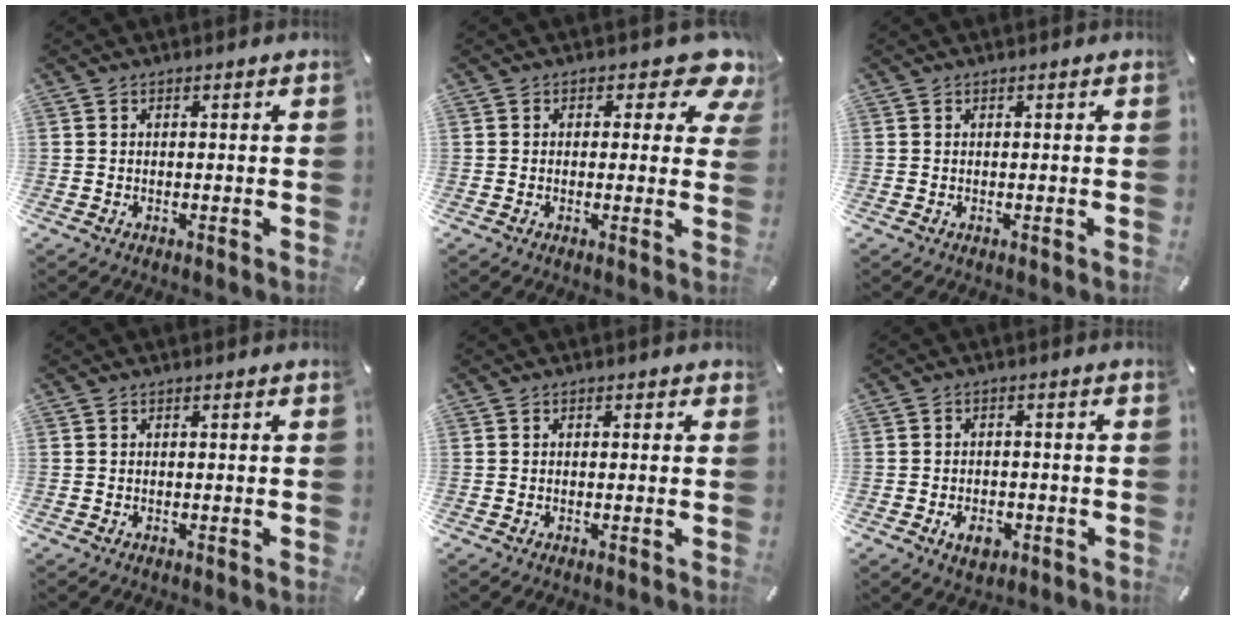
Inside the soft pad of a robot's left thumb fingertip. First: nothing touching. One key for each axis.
{"total": 8.5, "fx": 4.2, "fy": 4.2, "fz": 6.1, "tx": -0.060, "ty": -0.027, "tz": 0.064}
{"total": 0.0}
{"total": 0.0}
{"total": 0.7, "fx": -0.1, "fy": 0.6, "fz": 0.4, "tx": -0.007, "ty": 0.004, "tz": -0.003}
{"total": 4.9, "fx": -2.0, "fy": 3.3, "fz": 2.9, "tx": -0.052, "ty": 0.003, "tz": -0.039}